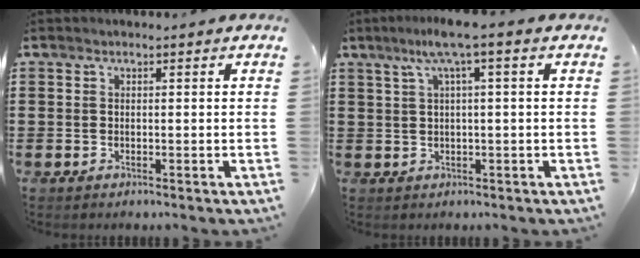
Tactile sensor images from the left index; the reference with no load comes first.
{"total": 5.3, "force": [1.9, -0.2, 4.9], "torque": [-0.096, 0.002, 0.030]}